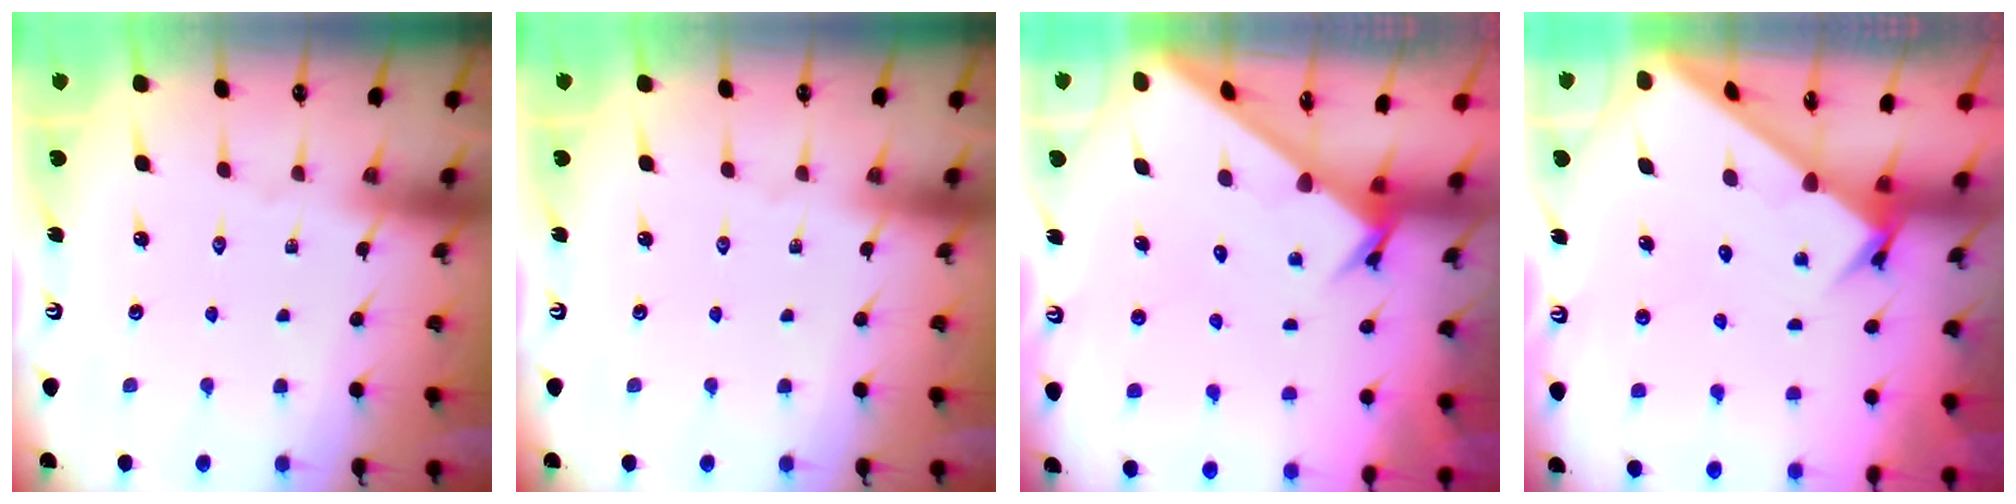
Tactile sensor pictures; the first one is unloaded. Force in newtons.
{"total": 0.0}
{"total": 2.6, "press": 2.6, "slide": 0.3}
{"total": 3.4, "press": 3.4, "slide": 0.3}